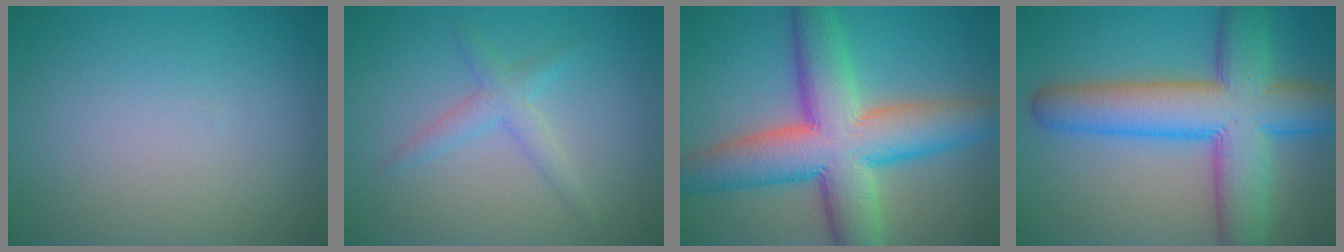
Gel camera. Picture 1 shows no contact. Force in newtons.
{"total": 2.1, "press": 2.1, "slide": 0.0}
{"total": 11.5, "press": 11.5, "slide": 0.4}
{"total": 11.3, "press": 11.3, "slide": 0.3}